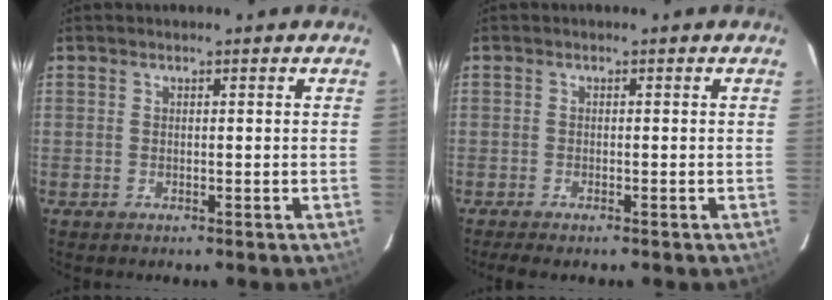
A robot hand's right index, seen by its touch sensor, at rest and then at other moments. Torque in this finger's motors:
{"motor_torque": [0.03, 0.05, 0.13, 0.02]}